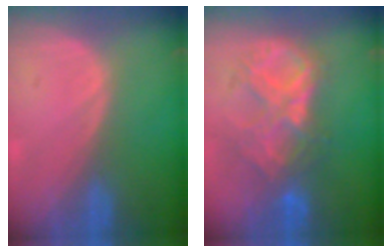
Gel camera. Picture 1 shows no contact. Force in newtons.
{"total": 9.0, "press": 7.8, "slide": 4.6}